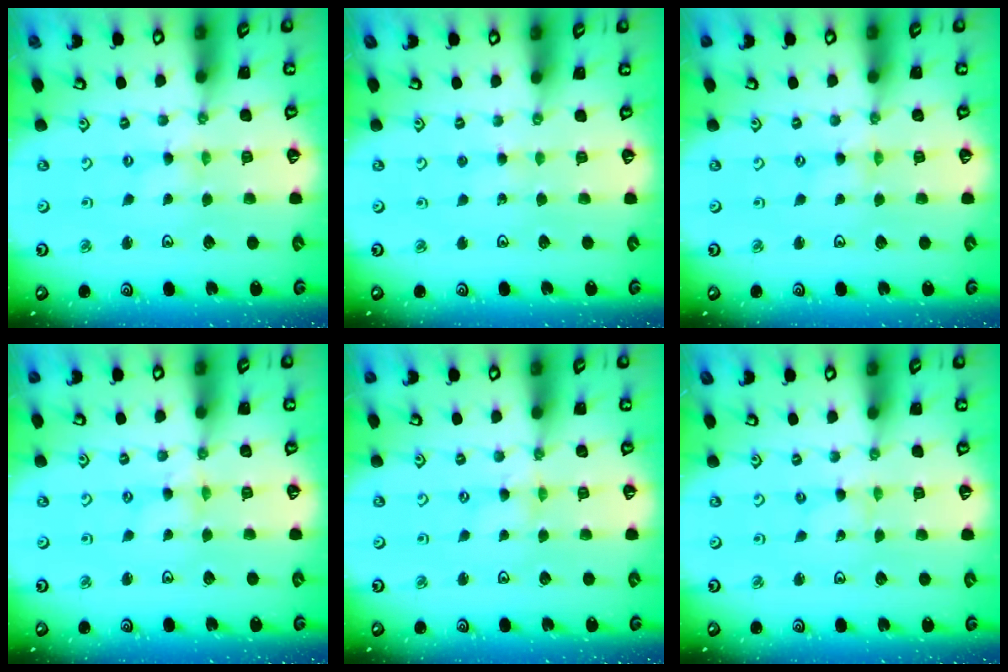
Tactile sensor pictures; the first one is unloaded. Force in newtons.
{"total": 2.6, "press": 2.6, "slide": 0.3}
{"total": 0.0}
{"total": 1.1, "press": 1.1, "slide": 0.2}
{"total": 1.1, "press": 1.1, "slide": 0.1}
{"total": 0.0}